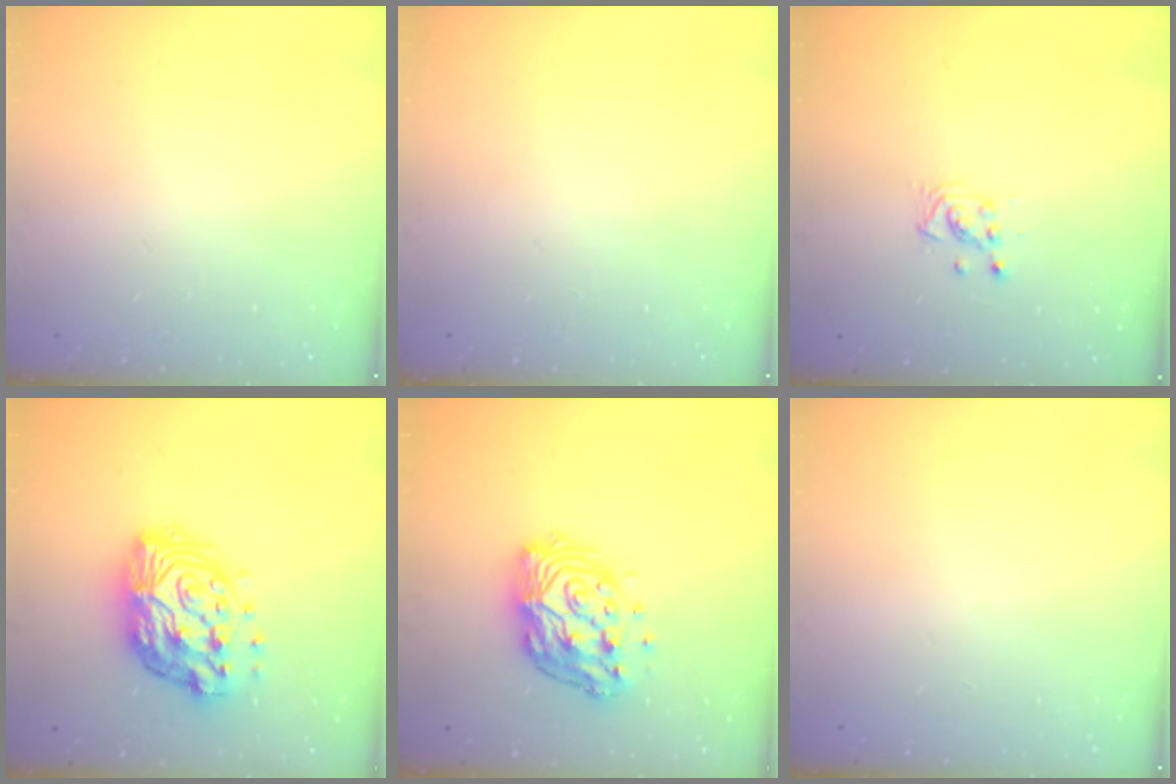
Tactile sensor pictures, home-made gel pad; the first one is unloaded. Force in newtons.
{"total": 0.0}
{"total": 3.0, "press": 2.9, "slide": 0.5}
{"total": 16.0, "press": 16.0, "slide": 1.1}
{"total": 13.4, "press": 13.3, "slide": 1.6}
{"total": 0.0}